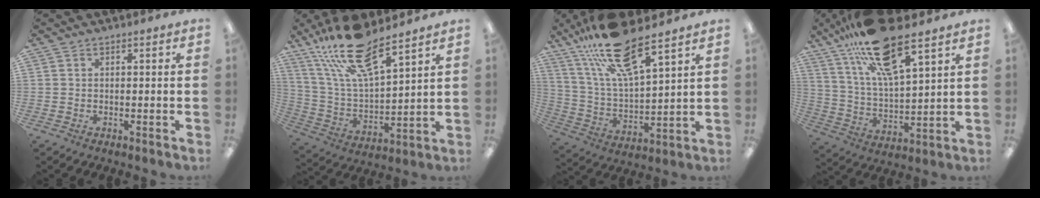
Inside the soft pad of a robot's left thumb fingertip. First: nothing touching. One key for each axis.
{"total": 18.7, "fx": 14.0, "fy": 5.3, "fz": 11.2, "tx": -0.226, "ty": -0.070, "tz": 0.244}
{"total": 19.5, "fx": 14.1, "fy": 4.9, "fz": 12.5, "tx": -0.246, "ty": -0.067, "tz": 0.244}
{"total": 19.9, "fx": 13.9, "fy": 5.2, "fz": 13.2, "tx": -0.240, "ty": -0.069, "tz": 0.235}